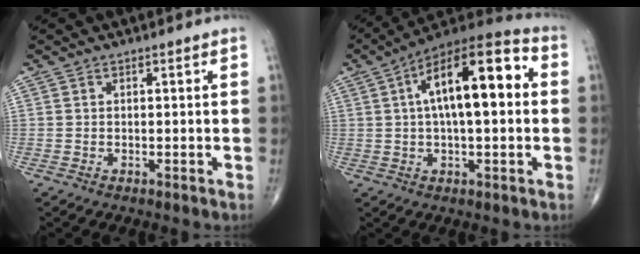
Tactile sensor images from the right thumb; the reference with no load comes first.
{"total": 17.7, "force": [2.9, 6.9, 16.1], "torque": [-0.246, 0.033, 0.035]}